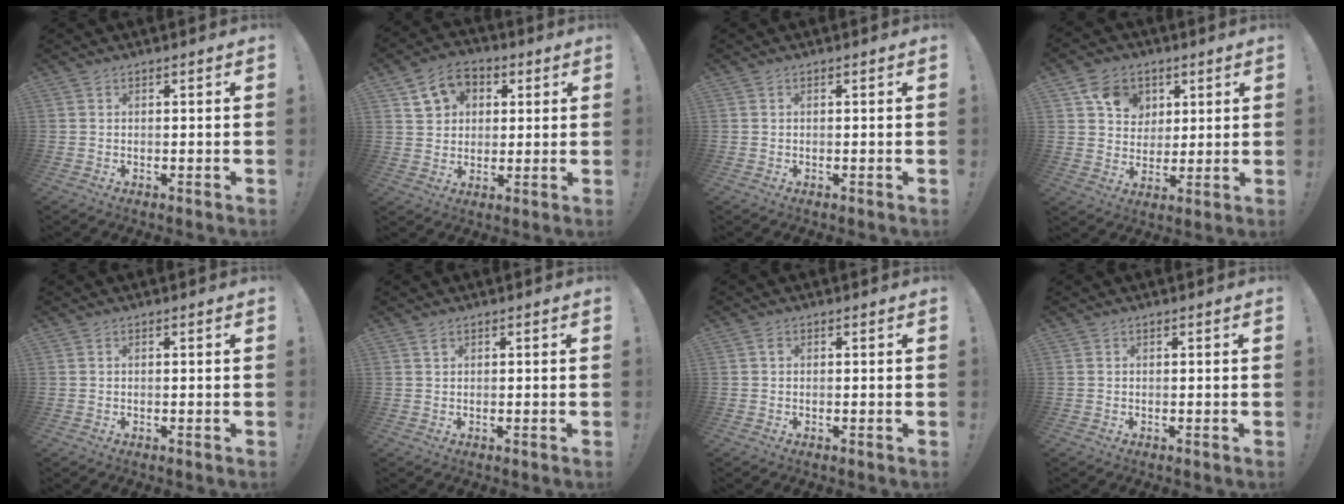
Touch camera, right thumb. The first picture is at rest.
{"total": 10.0, "force": [4.3, 8.2, 3.8], "torque": [-0.055, -0.013, 0.084]}
{"total": 0.0}
{"total": 11.0, "force": [4.9, 9.0, 3.9], "torque": [-0.057, -0.016, 0.098]}
{"total": 0.0}
{"total": 1.1, "force": [0.6, 0.5, 0.8], "torque": [-0.012, 0.000, 0.010]}
{"total": 0.9, "force": [0.3, 0.6, 0.6], "torque": [-0.005, 0.003, 0.002]}
{"total": 0.0}